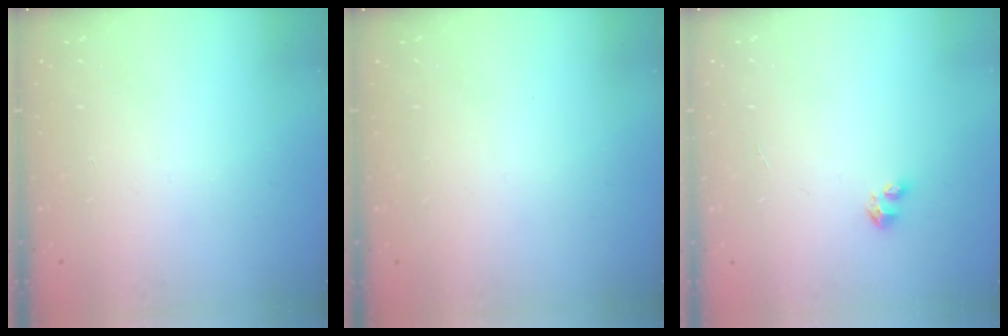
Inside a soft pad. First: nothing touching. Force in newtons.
{"total": 0.0}
{"total": 3.0, "press": 2.9, "slide": 0.2}